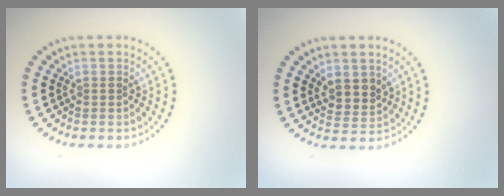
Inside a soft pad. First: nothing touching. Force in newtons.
{"total": 2.4, "press": 2.1, "slide": 1.1}